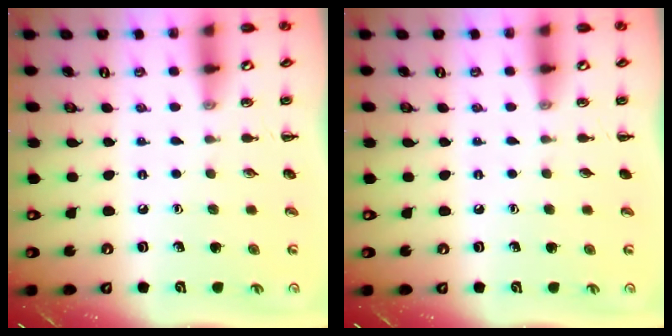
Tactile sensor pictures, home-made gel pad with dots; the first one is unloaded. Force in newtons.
{"total": 0.0}